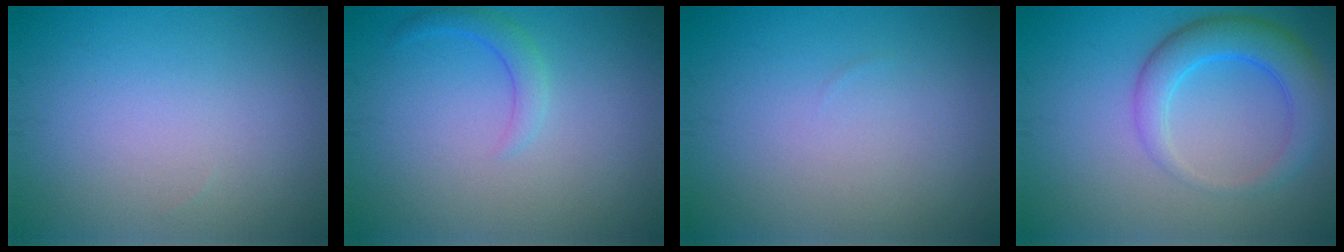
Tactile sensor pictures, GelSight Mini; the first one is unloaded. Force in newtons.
{"total": 1.6, "press": 1.6, "slide": 0.2}
{"total": 0.0}
{"total": 4.9, "press": 4.9, "slide": 0.2}